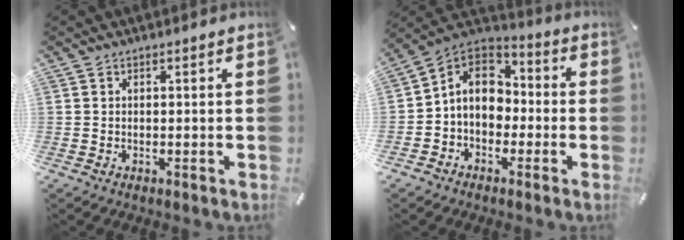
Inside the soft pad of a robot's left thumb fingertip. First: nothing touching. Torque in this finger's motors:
{"motor_torque": [1.51, 3.28, 1.03, 0.76, 0.15]}